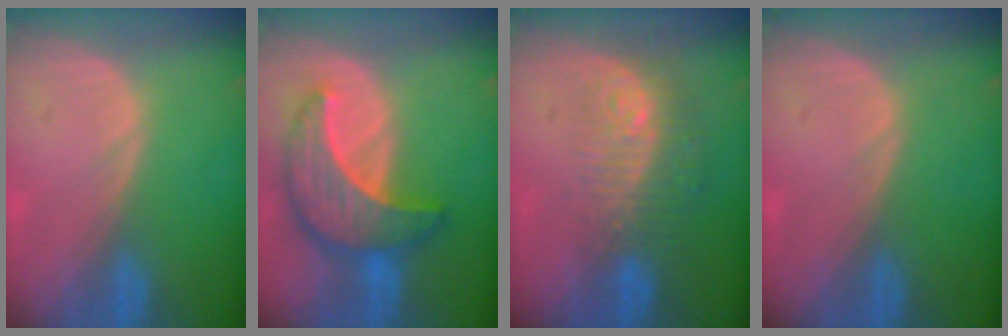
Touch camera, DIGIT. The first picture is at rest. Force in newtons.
{"total": 9.9, "press": 9.8, "slide": 0.6}
{"total": 9.9, "press": 8.2, "slide": 5.5}
{"total": 0.0}